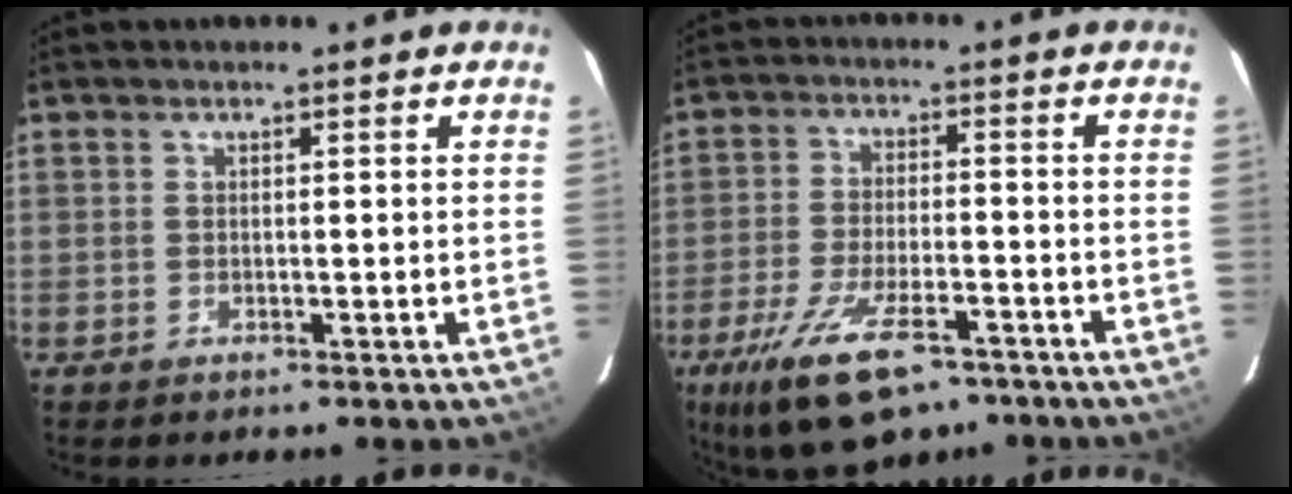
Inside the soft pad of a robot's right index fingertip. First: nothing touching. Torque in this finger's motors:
{"motor_torque": [1.33, -0.81, 0.72, 0.16]}